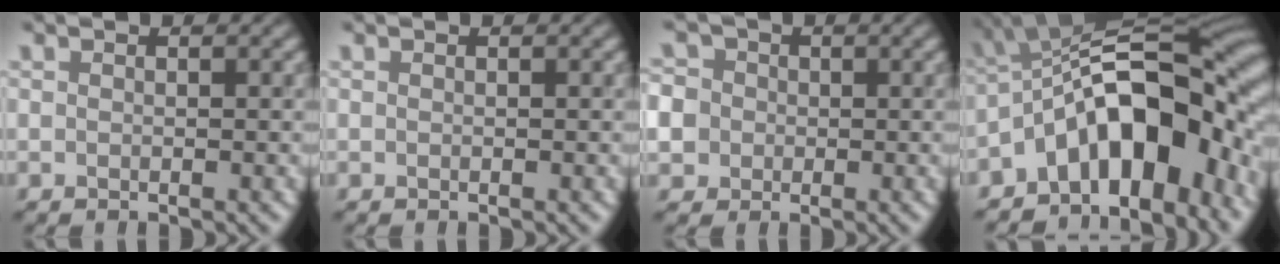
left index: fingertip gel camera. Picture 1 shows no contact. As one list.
[{"total": 0.0}, {"total": 7.3, "force": [-0.6, 6.8, 2.6], "torque": [-0.057, 0.021, -0.047]}, {"total": 13.3, "force": [-4.5, 6.4, 10.7], "torque": [-0.137, 0.020, -0.088]}]